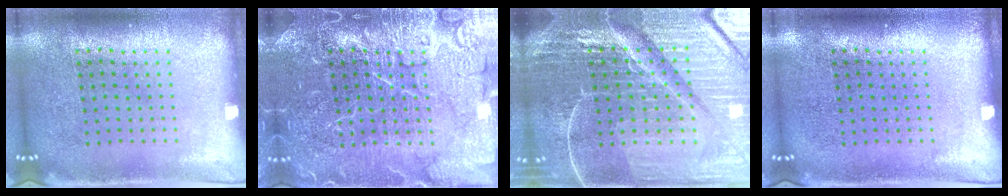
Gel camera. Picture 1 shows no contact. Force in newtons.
{"total": 5.4, "press": 5.3, "slide": 0.8}
{"total": 7.1, "press": 6.2, "slide": 3.5}
{"total": 0.0}